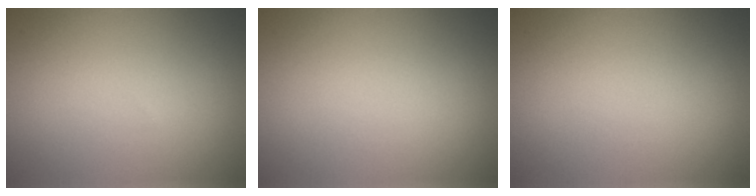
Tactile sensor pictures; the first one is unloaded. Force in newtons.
{"total": 0.0}
{"total": 0.0}